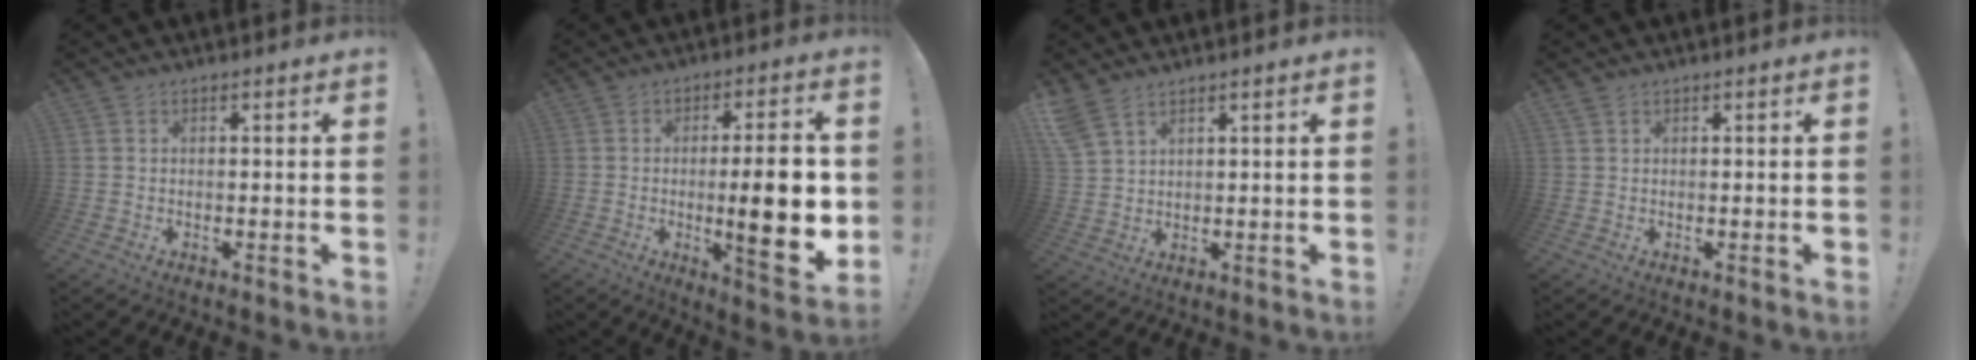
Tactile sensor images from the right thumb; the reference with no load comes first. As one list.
[{"total": 16.5, "force": [-1.3, 3.4, 16.1], "torque": [-0.219, -0.011, -0.016]}, {"total": 5.7, "force": [4.3, 2.2, 3.1], "torque": [-0.068, -0.013, 0.088]}, {"total": 0.7, "force": [0.2, 0.2, 0.7], "torque": [-0.014, 0.001, 0.005]}]